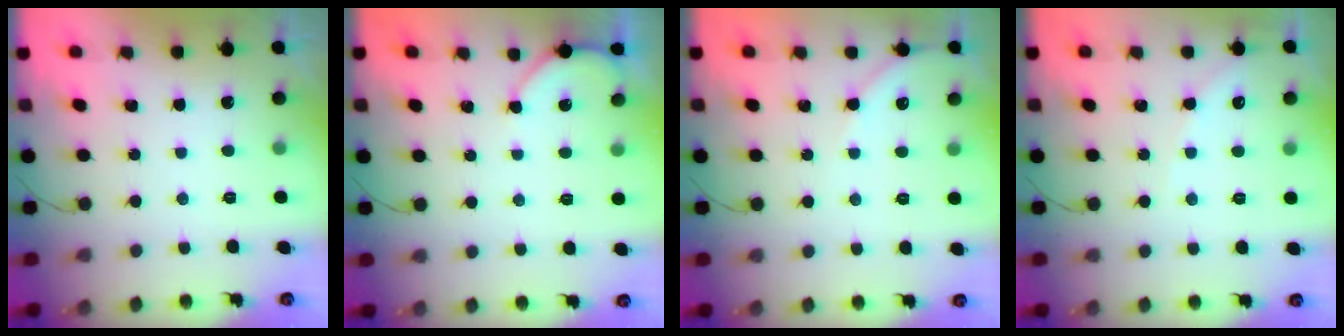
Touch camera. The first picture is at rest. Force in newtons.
{"total": 2.9, "press": 2.9, "slide": 0.3}
{"total": 4.8, "press": 4.7, "slide": 0.7}
{"total": 5.3, "press": 5.3, "slide": 0.7}